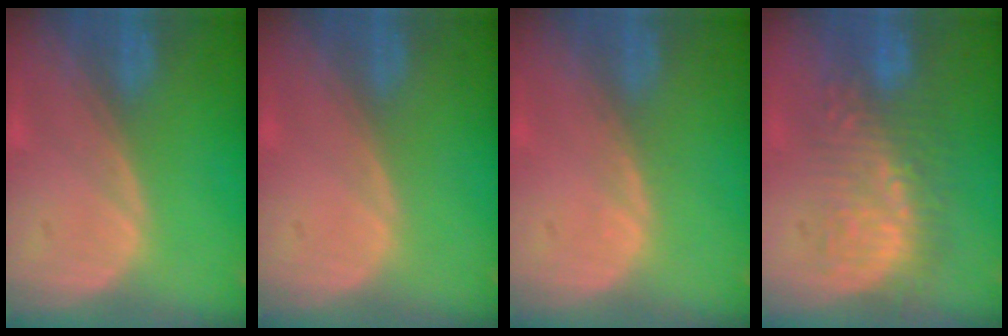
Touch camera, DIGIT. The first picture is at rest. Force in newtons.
{"total": 0.0}
{"total": 0.5, "press": 0.5, "slide": 0.1}
{"total": 8.8, "press": 8.7, "slide": 1.4}